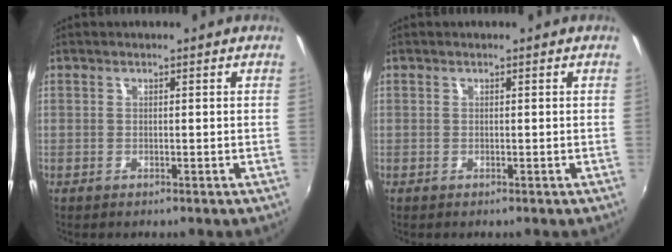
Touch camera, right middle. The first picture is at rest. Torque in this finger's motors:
{"motor_torque": [0.00, 0.00, 0.00, 0.00]}